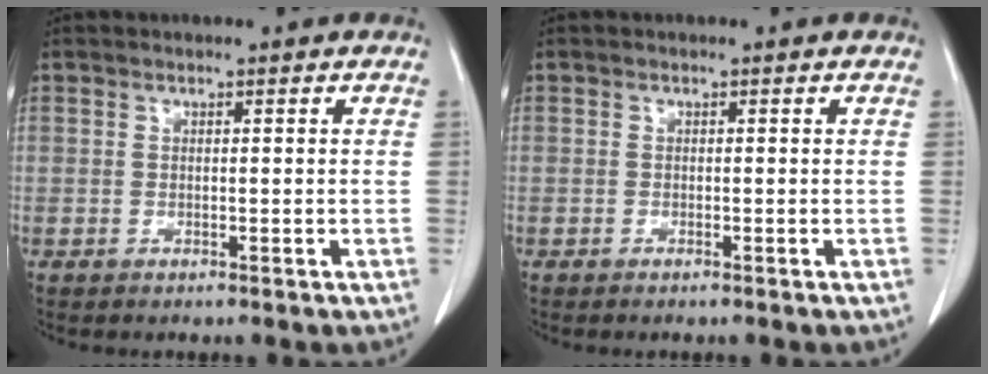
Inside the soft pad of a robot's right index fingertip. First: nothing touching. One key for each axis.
{"total": 0.0}